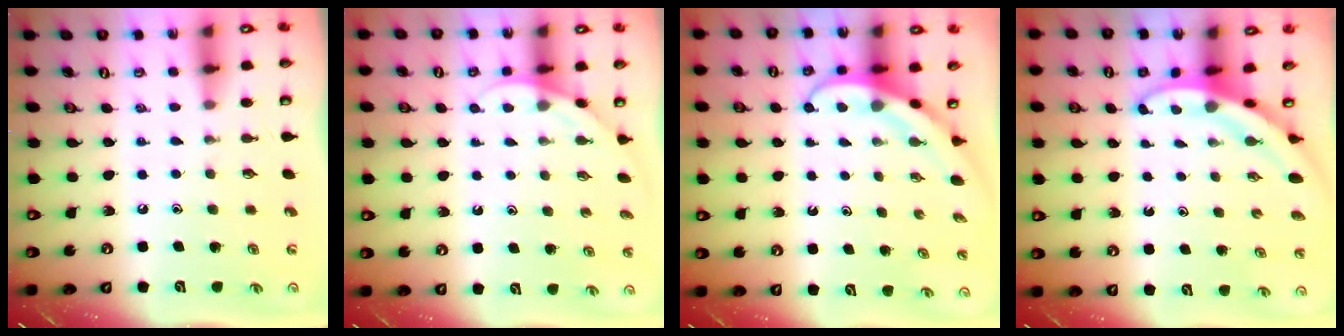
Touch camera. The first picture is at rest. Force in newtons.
{"total": 3.9, "press": 3.9, "slide": 0.2}
{"total": 3.9, "press": 3.9, "slide": 0.3}
{"total": 3.6, "press": 3.6, "slide": 0.1}